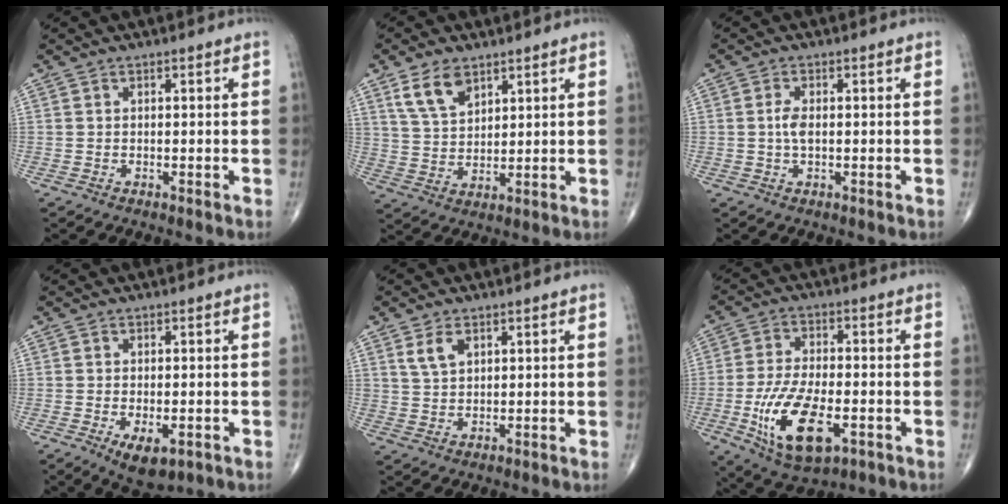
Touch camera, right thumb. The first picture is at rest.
{"total": 7.5, "force": [4.5, 4.2, 4.2], "torque": [-0.065, -0.022, 0.094]}
{"total": 2.5, "force": [0.0, 1.2, 2.3], "torque": [-0.048, 0.004, 0.000]}
{"total": 6.2, "force": [-2.3, 3.1, 4.9], "torque": [-0.076, -0.005, -0.025]}
{"total": 4.1, "force": [2.0, 2.5, 2.6], "torque": [-0.041, -0.008, 0.044]}
{"total": 15.3, "force": [-4.9, 7.1, 12.6], "torque": [-0.237, 0.003, -0.078]}